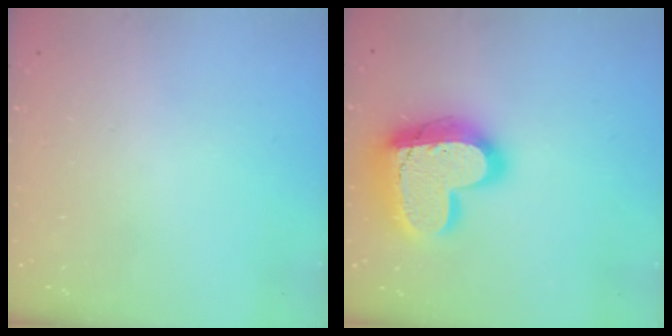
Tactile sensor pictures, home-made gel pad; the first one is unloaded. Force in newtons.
{"total": 21.7, "press": 21.6, "slide": 1.9}